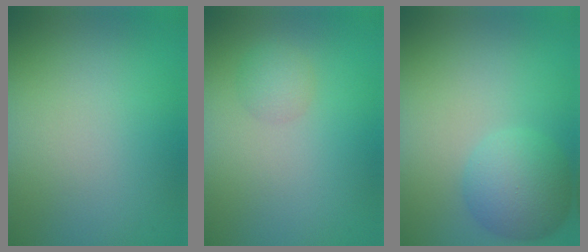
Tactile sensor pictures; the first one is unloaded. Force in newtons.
{"total": 1.5, "press": 1.5, "slide": 0.0}
{"total": 4.8, "press": 4.8, "slide": 0.1}